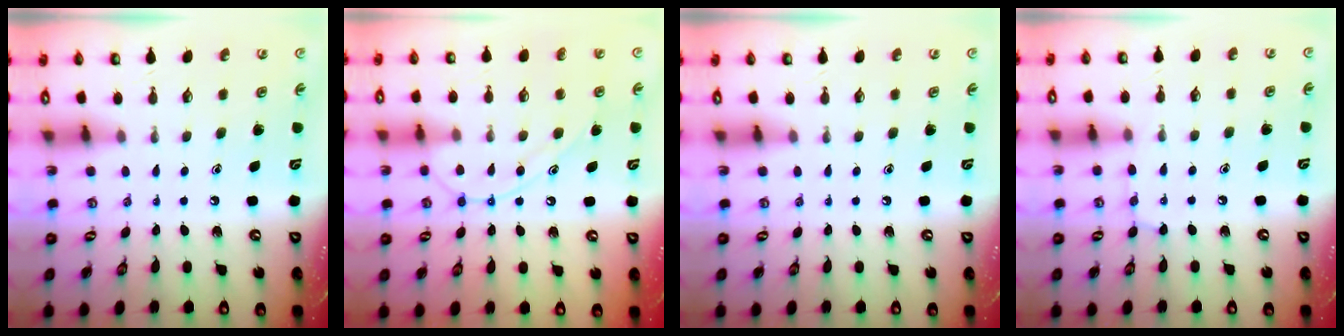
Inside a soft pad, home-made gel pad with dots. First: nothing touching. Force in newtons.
{"total": 12.6, "press": 12.6, "slide": 1.1}
{"total": 0.0}
{"total": 7.2, "press": 7.2, "slide": 0.6}